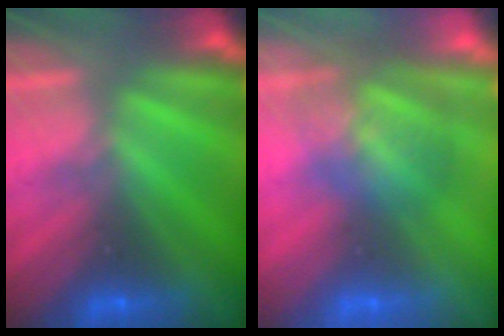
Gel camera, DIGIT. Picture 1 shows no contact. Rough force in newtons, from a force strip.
{"total": 3.6}